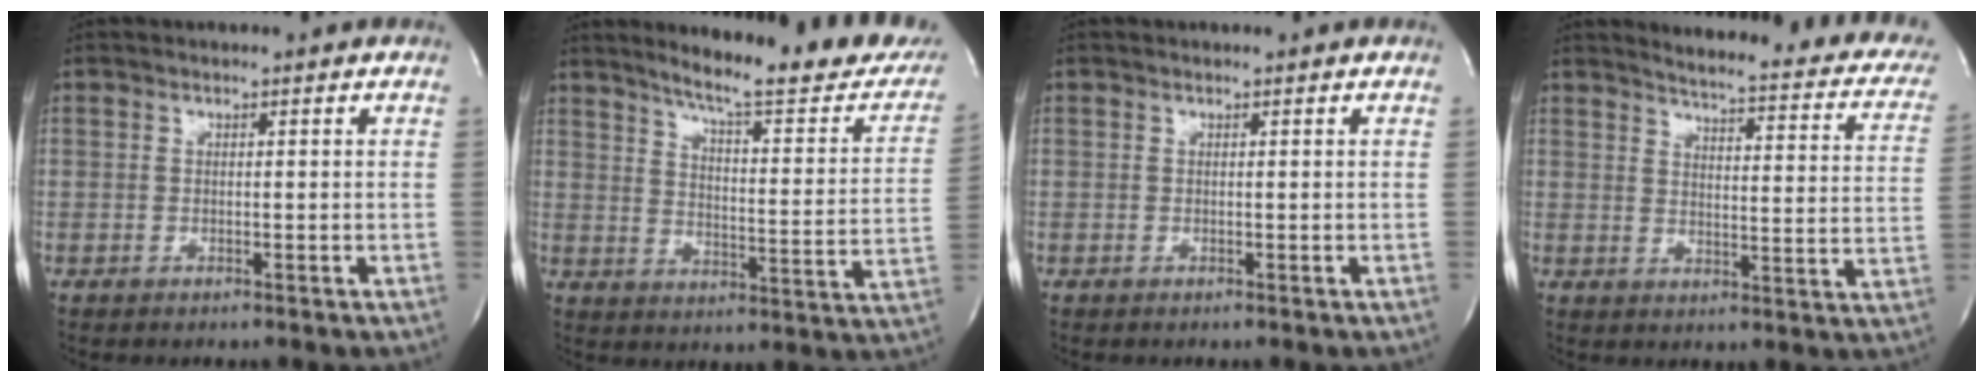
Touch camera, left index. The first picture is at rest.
{"total": 21.6, "force": [18.6, 2.5, 10.8], "torque": [-0.142, -0.058, 0.230]}
{"total": 0.0}
{"total": 19.9, "force": [17.8, 3.7, 8.1], "torque": [-0.089, -0.054, 0.190]}